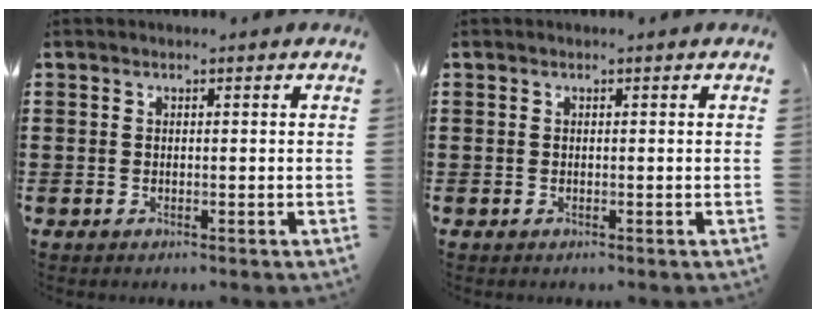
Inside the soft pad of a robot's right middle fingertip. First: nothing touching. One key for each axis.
{"total": 0.0}